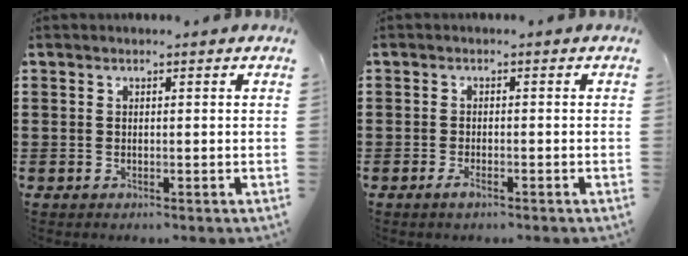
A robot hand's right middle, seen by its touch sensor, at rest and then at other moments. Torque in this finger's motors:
{"motor_torque": [-0.03, 0.18, -0.01, -0.06]}